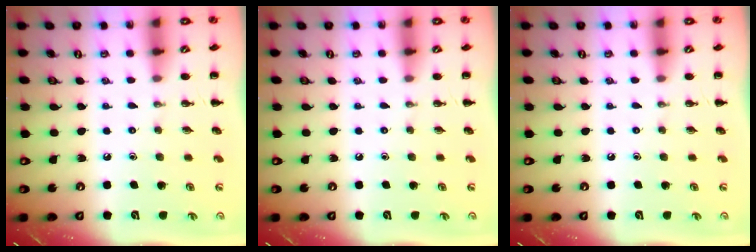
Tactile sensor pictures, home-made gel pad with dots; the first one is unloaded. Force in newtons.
{"total": 0.0}
{"total": 0.0}